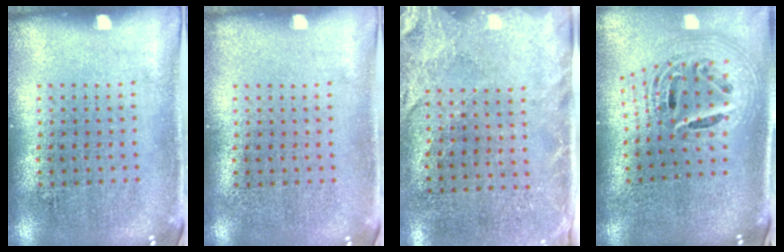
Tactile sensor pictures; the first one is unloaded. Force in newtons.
{"total": 0.0}
{"total": 2.6, "press": 2.1, "slide": 1.6}
{"total": 2.5, "press": 1.8, "slide": 1.7}